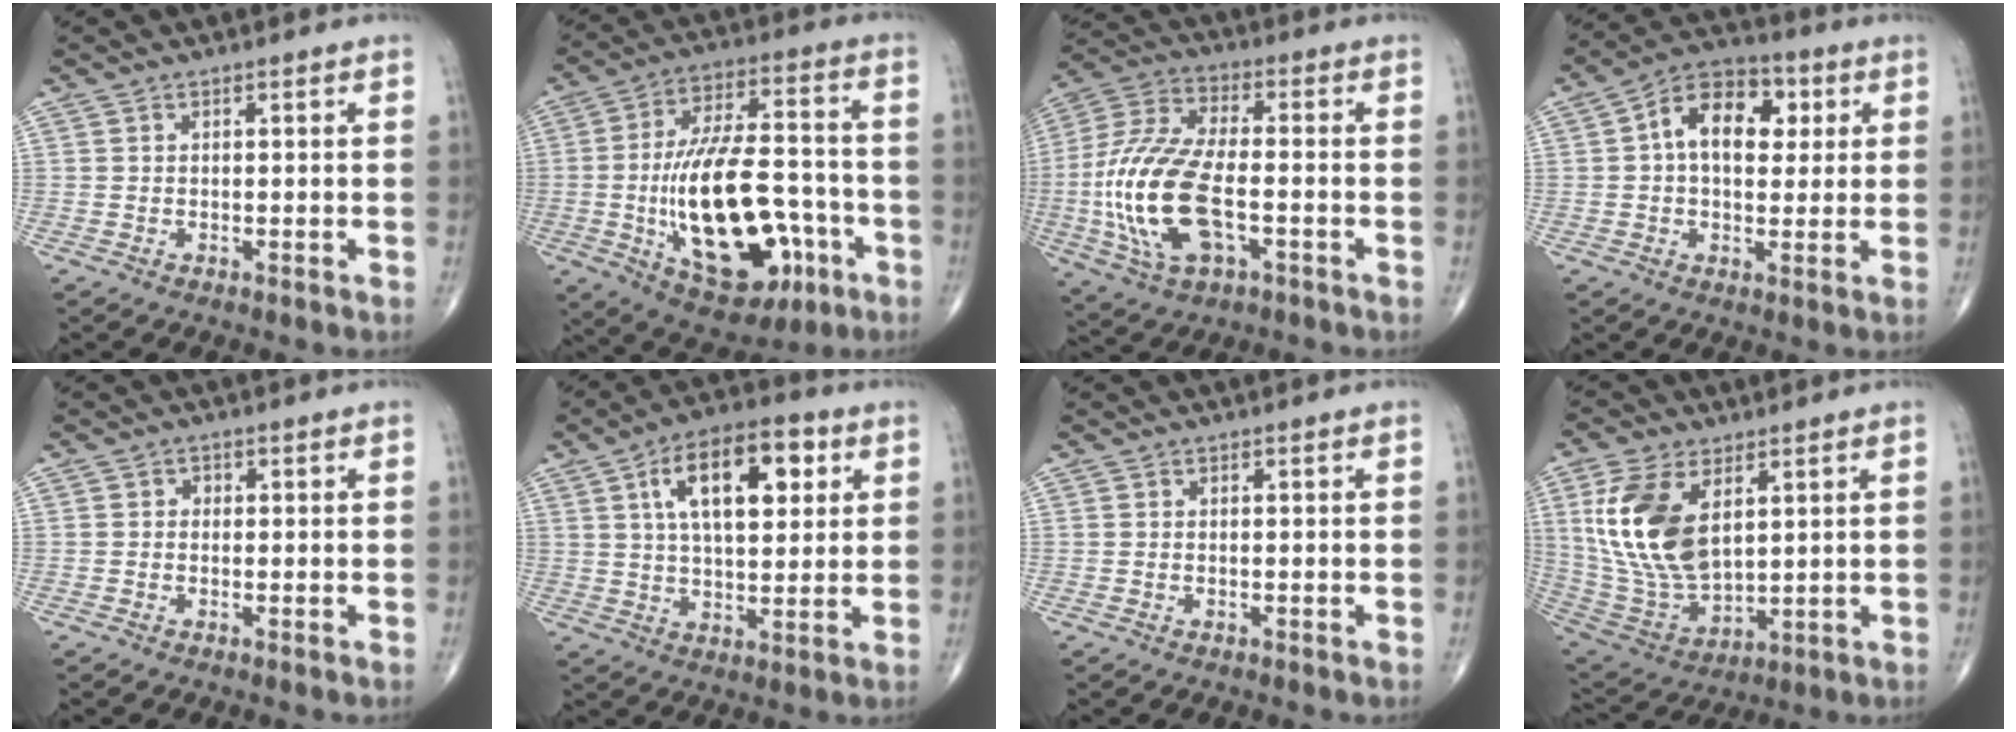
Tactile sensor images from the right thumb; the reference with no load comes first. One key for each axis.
{"total": 24.4, "fx": -6.4, "fy": 12.0, "fz": 20.2, "tx": -0.323, "ty": 0.032, "tz": -0.084}
{"total": 19.5, "fx": -3.9, "fy": 9.2, "fz": 16.7, "tx": -0.367, "ty": 0.018, "tz": -0.068}
{"total": 12.8, "fx": 2.7, "fy": 8.2, "fz": 9.5, "tx": -0.122, "ty": 0.018, "tz": 0.033}
{"total": 1.1, "fx": -0.1, "fy": 1.0, "fz": 0.4, "tx": 0.002, "ty": 0.003, "tz": -0.007}
{"total": 15.7, "fx": 5.2, "fy": 7.5, "fz": 12.8, "tx": -0.185, "ty": 0.000, "tz": 0.082}
{"total": 0.0}
{"total": 17.5, "fx": 5.0, "fy": 9.8, "fz": 13.6, "tx": -0.268, "ty": -0.023, "tz": 0.110}